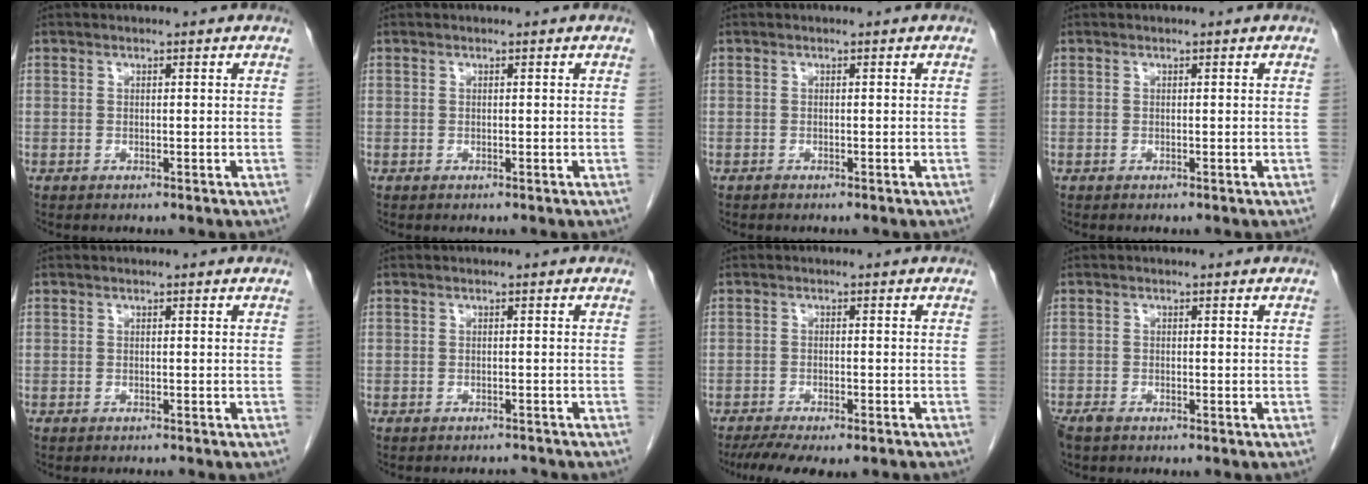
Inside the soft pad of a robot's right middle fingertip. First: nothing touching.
{"total": 0.0}
{"total": 0.0}
{"total": 0.0}
{"total": 1.6, "force": [-1.5, 0.1, 0.6], "torque": [-0.009, -0.003, -0.016]}
{"total": 3.2, "force": [-3.1, 0.5, 0.3], "torque": [0.003, -0.004, -0.040]}
{"total": 9.8, "force": [-7.9, 2.4, 5.3], "torque": [-0.080, -0.009, -0.116]}
{"total": 2.6, "force": [-2.1, 0.9, 1.3], "torque": [-0.027, -0.007, -0.031]}